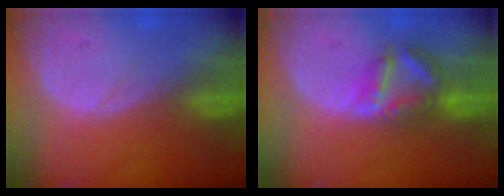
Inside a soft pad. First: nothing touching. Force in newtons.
{"total": 6.0, "press": 6.0, "slide": 0.3}